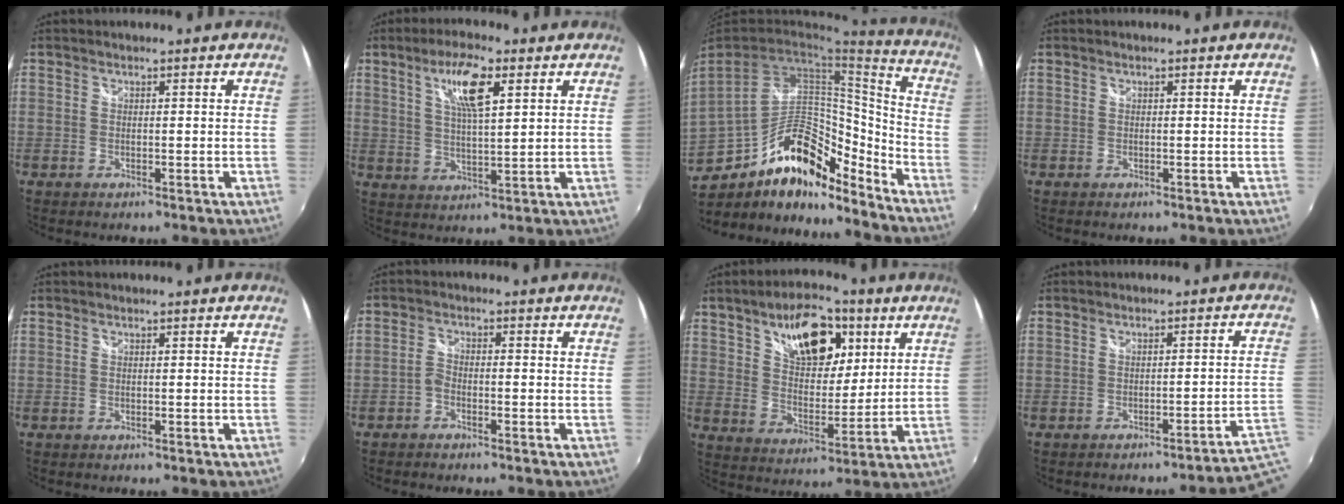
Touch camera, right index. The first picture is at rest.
{"total": 8.6, "force": [4.1, 2.1, 7.3], "torque": [-0.131, 0.008, 0.075]}
{"total": 22.4, "force": [-14.8, 10.8, 12.9], "torque": [-0.262, 0.020, -0.235]}
{"total": 0.0}
{"total": 0.0}
{"total": 1.9, "force": [-1.4, 0.8, 1.0], "torque": [-0.029, 0.009, -0.027]}
{"total": 15.6, "force": [7.8, 8.1, 10.8], "torque": [-0.177, 0.019, 0.134]}
{"total": 4.0, "force": [-2.9, -1.3, 2.4], "torque": [-0.028, -0.006, -0.037]}